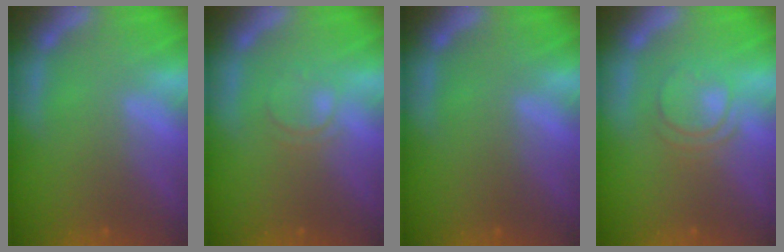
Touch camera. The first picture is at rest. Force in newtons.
{"total": 2.0}
{"total": 0.0}
{"total": 3.5}